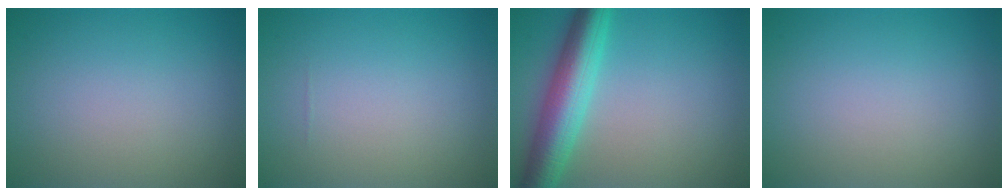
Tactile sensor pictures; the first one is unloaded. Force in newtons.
{"total": 0.0}
{"total": 6.7, "press": 6.7, "slide": 0.1}
{"total": 0.0}